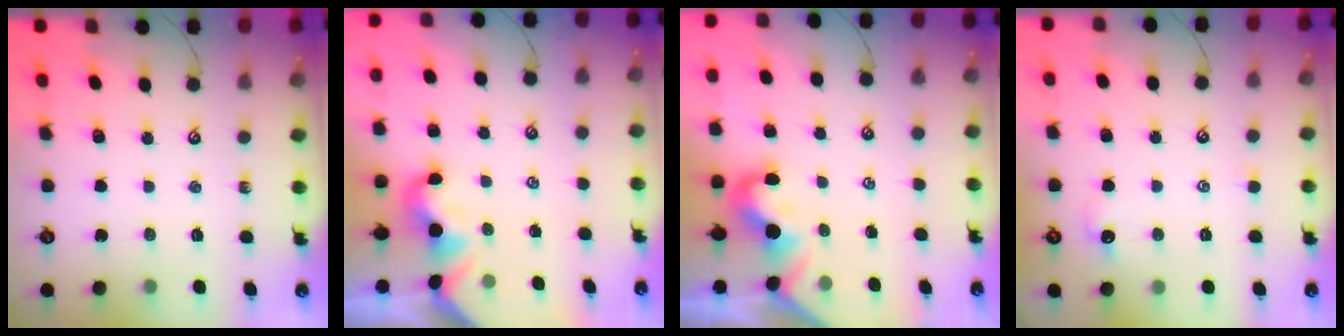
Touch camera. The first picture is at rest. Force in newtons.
{"total": 0.7, "press": 0.1, "slide": 0.7}
{"total": 1.8, "press": 1.6, "slide": 0.8}
{"total": 1.9, "press": 1.8, "slide": 0.4}